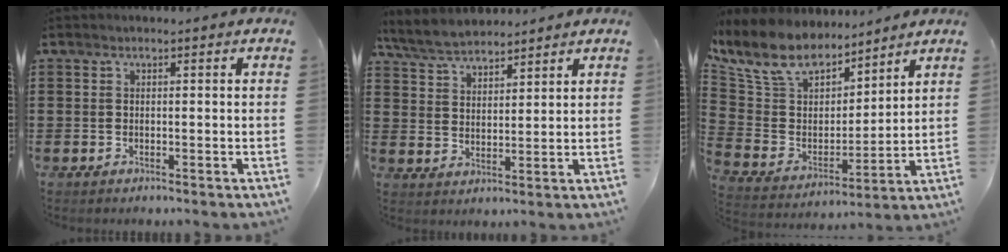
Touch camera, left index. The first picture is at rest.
{"total": 5.5, "force": [5.1, 1.3, 1.4], "torque": [-0.047, -0.008, 0.095]}
{"total": 10.7, "force": [9.0, 4.5, 3.6], "torque": [-0.125, -0.052, 0.165]}